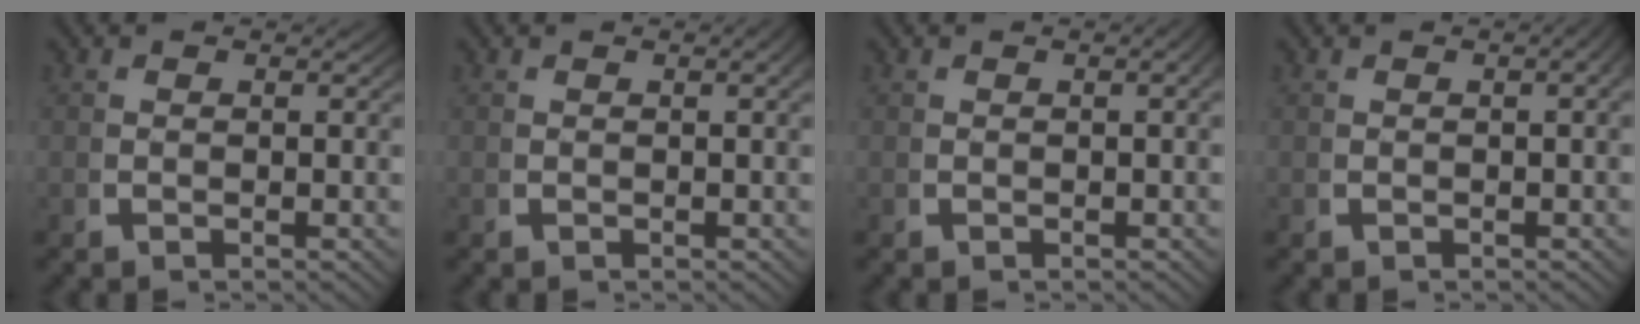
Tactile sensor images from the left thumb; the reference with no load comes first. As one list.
[{"total": 1.2, "force": [0.1, 0.3, 1.2], "torque": [-0.014, 0.004, 0.002]}, {"total": 1.2, "force": [-0.1, 0.3, 1.2], "torque": [-0.014, 0.006, -0.002]}, {"total": 2.4, "force": [0.2, 0.9, 2.2], "torque": [-0.023, 0.014, -0.002]}]